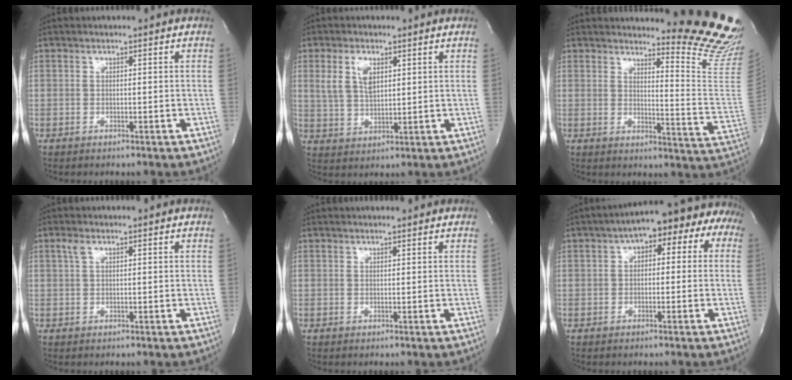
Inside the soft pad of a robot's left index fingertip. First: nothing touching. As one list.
[{"total": 5.4, "force": [2.3, 2.5, 4.2], "torque": [-0.092, 0.009, 0.051]}, {"total": 14.5, "force": [13.9, -0.9, 4.2], "torque": [-0.051, -0.154, 0.149]}, {"total": 1.2, "force": [0.8, 0.2, 0.9], "torque": [-0.029, 0.012, 0.017]}, {"total": 3.4, "force": [3.2, 0.2, 0.9], "torque": [-0.014, 0.018, 0.038]}, {"total": 12.3, "force": [4.2, 5.5, 10.1], "torque": [-0.119, 0.056, 0.044]}]